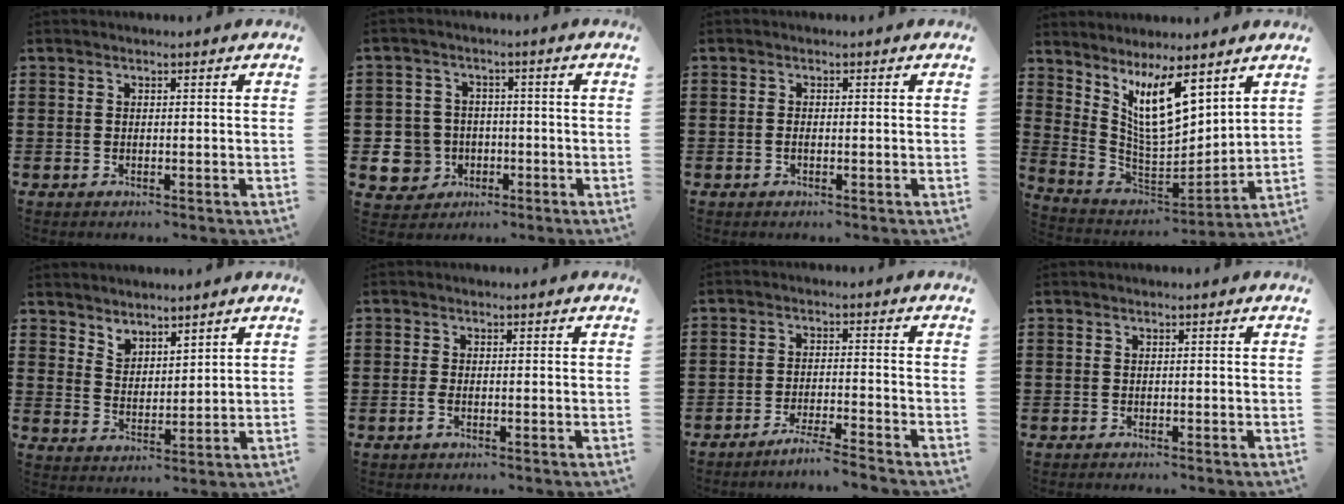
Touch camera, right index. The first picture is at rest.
{"total": 6.4, "force": [-1.7, 6.0, 1.7], "torque": [-0.084, 0.001, -0.034]}
{"total": 0.5, "force": [-0.2, 0.2, 0.5], "torque": [-0.011, -0.004, -0.003]}
{"total": 10.6, "force": [6.3, 3.4, 7.9], "torque": [-0.155, -0.024, 0.119]}
{"total": 3.7, "force": [3.7, 0.5, -0.5], "torque": [-0.001, -0.010, 0.073]}
{"total": 1.3, "force": [-0.6, 0.3, 1.1], "torque": [-0.029, -0.005, -0.013]}
{"total": 3.7, "force": [-3.4, -0.8, 1.1], "torque": [-0.026, -0.009, -0.069]}
{"total": 0.0}